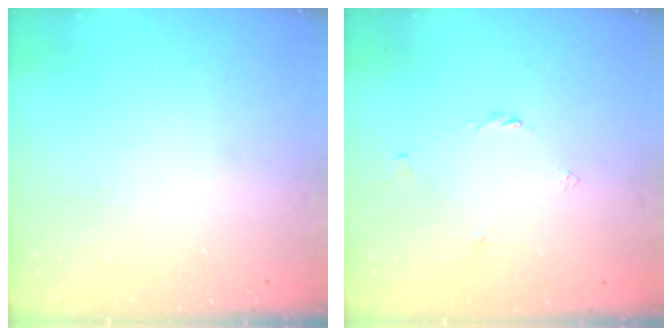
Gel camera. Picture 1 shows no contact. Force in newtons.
{"total": 1.8, "press": 1.8, "slide": 0.5}